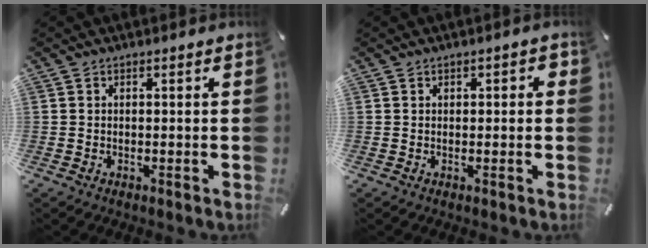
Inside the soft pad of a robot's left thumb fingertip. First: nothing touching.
{"total": 1.1, "force": [-0.1, 0.9, 0.7], "torque": [-0.012, 0.006, -0.005]}